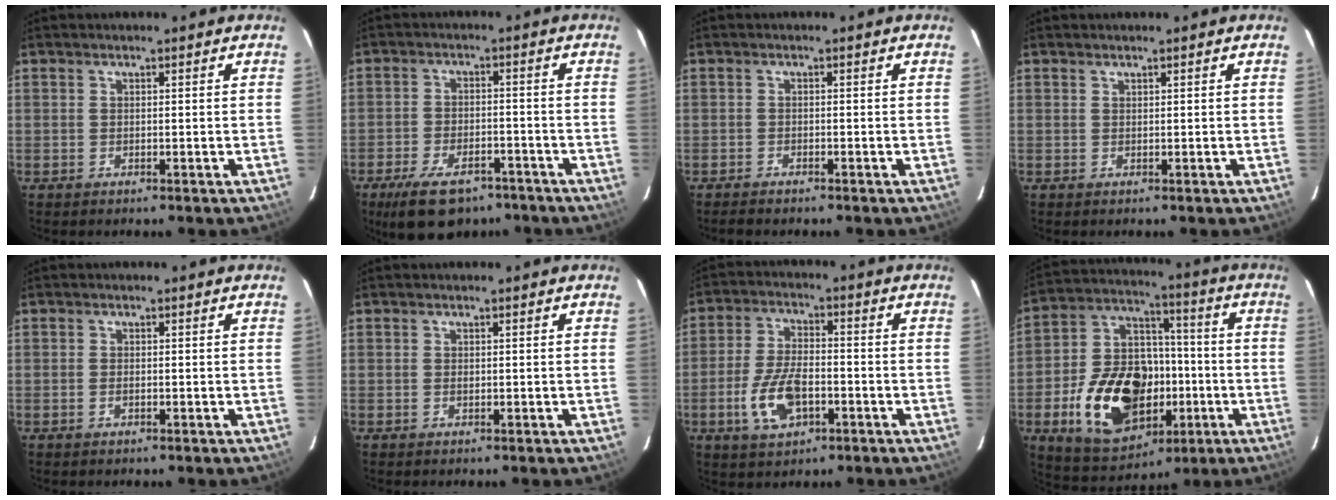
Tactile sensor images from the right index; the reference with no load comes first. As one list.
[{"total": 12.5, "force": [-8.8, 6.0, 6.6], "torque": [-0.147, -0.010, -0.138]}, {"total": 2.3, "force": [-2.1, 0.4, 0.8], "torque": [-0.026, -0.008, -0.038]}, {"total": 0.0}, {"total": 1.1, "force": [-0.4, 0.7, 0.8], "torque": [-0.016, 0.001, -0.007]}, {"total": 0.7, "force": [0.0, 0.5, 0.5], "torque": [-0.008, 0.001, -0.001]}, {"total": 10.3, "force": [-3.6, 5.2, 8.1], "torque": [-0.172, -0.001, -0.062]}, {"total": 21.5, "force": [-5.8, 14.2, 15.0], "torque": [-0.311, 0.026, -0.073]}]